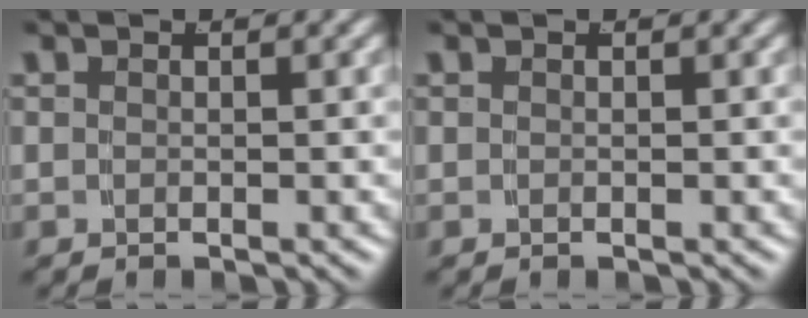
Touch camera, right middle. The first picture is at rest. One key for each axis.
{"total": 0.0}